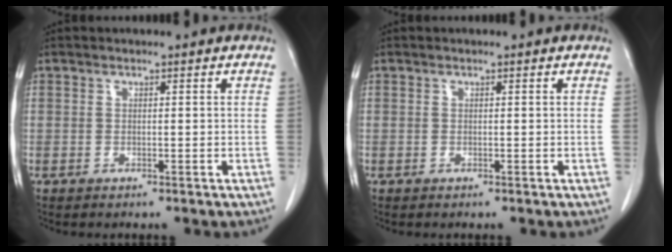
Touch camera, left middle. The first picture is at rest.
{"total": 0.0}